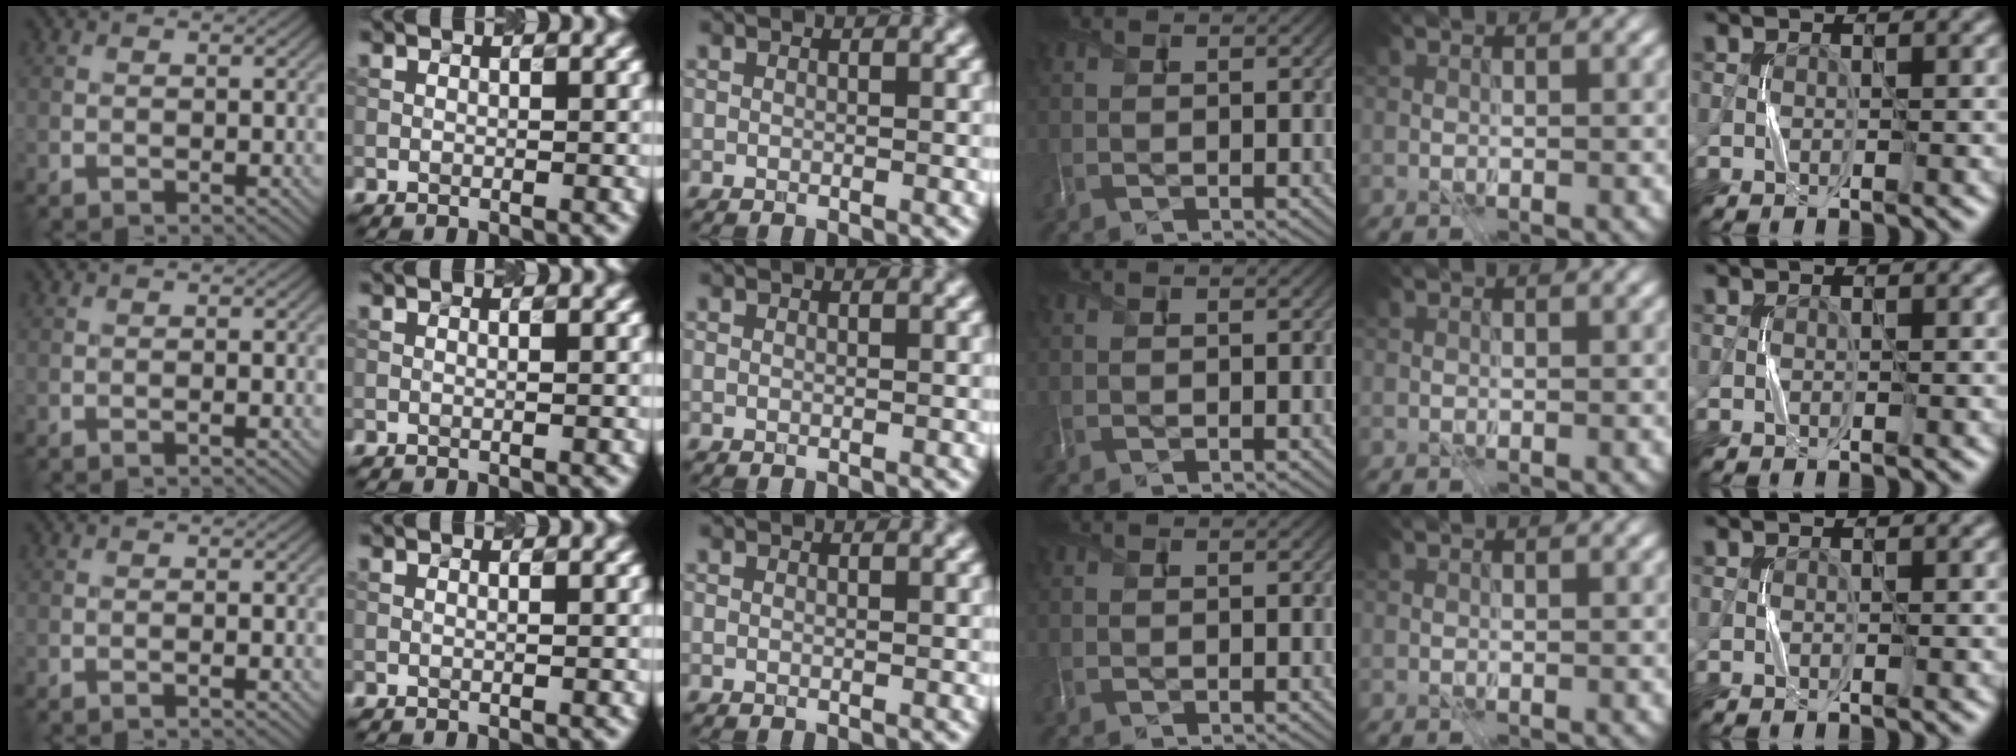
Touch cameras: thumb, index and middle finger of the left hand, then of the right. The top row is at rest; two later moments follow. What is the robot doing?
{"motion": "press", "object": "grip strengthener"}